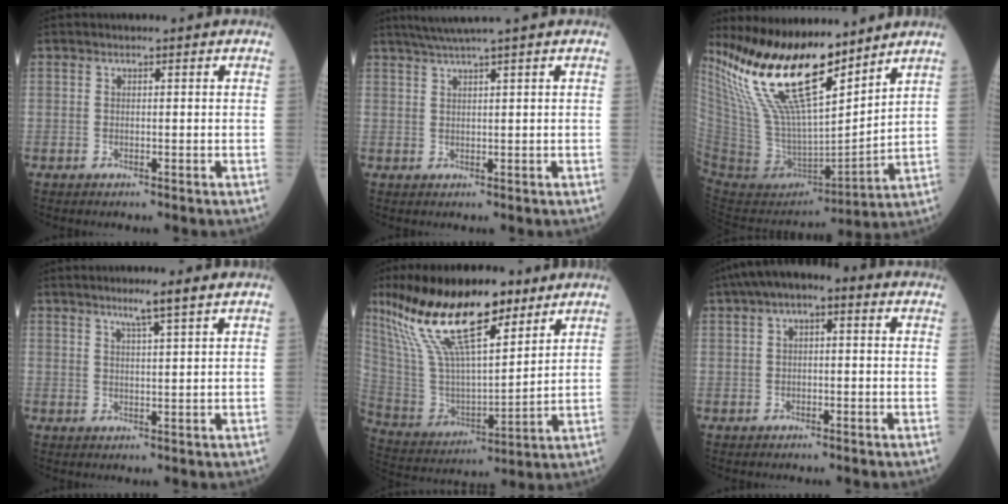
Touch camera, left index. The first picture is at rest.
{"total": 4.1, "force": [3.1, -1.3, 2.2], "torque": [-0.044, 0.010, 0.063]}
{"total": 20.5, "force": [15.4, 4.8, 12.7], "torque": [-0.251, -0.008, 0.297]}
{"total": 3.6, "force": [2.5, -0.8, 2.5], "torque": [-0.046, -0.002, 0.046]}
{"total": 21.0, "force": [13.8, 5.7, 14.8], "torque": [-0.289, 0.017, 0.254]}
{"total": 6.3, "force": [2.3, 2.5, 5.3], "torque": [-0.088, 0.038, 0.027]}